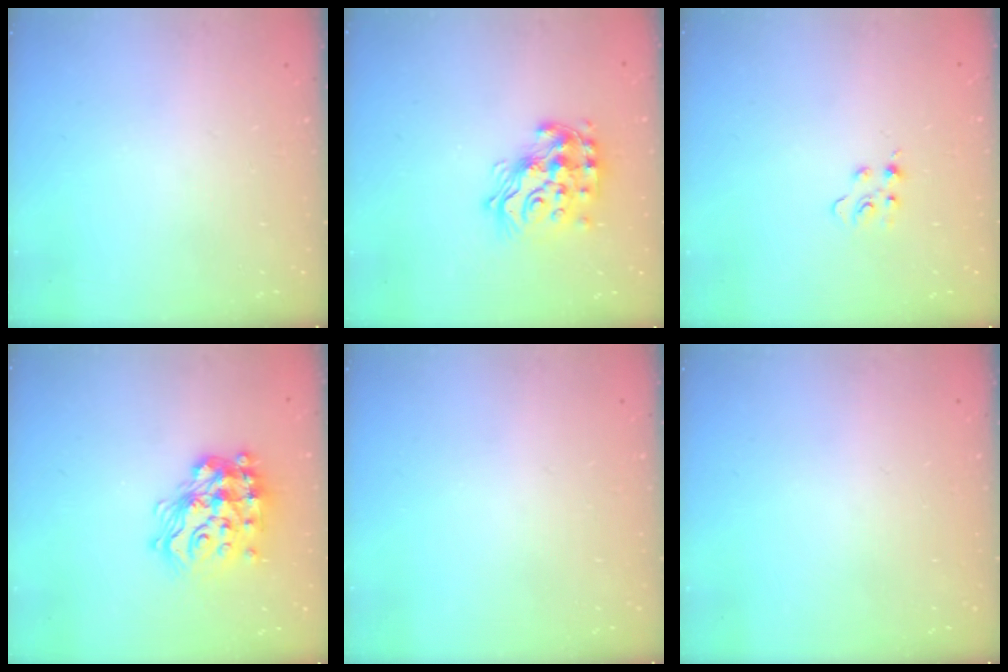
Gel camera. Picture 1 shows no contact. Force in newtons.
{"total": 17.5, "press": 17.4, "slide": 1.4}
{"total": 4.5, "press": 4.5, "slide": 0.6}
{"total": 18.6, "press": 18.6, "slide": 1.2}
{"total": 0.0}
{"total": 0.0}